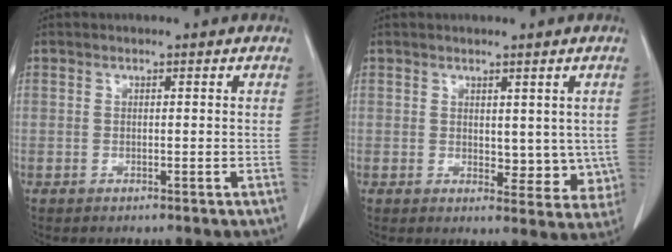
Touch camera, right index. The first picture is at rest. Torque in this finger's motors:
{"motor_torque": [-0.02, 0.08, 0.02, 0.00]}